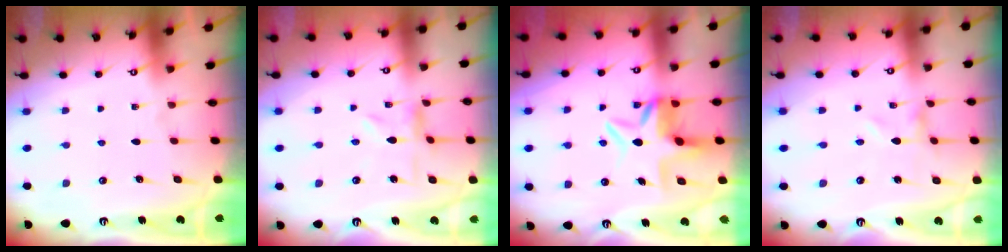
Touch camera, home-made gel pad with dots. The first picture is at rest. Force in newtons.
{"total": 2.4, "press": 2.4, "slide": 0.3}
{"total": 7.0, "press": 6.5, "slide": 2.4}
{"total": 0.0}